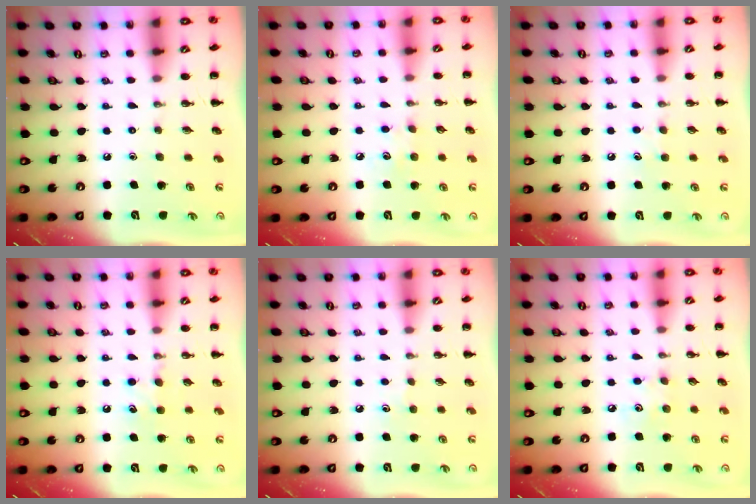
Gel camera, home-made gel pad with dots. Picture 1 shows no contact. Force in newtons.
{"total": 4.6, "press": 4.5, "slide": 1.2}
{"total": 3.9, "press": 3.7, "slide": 1.3}
{"total": 6.1, "press": 5.9, "slide": 1.7}
{"total": 3.9, "press": 3.7, "slide": 1.4}
{"total": 4.8, "press": 4.7, "slide": 1.2}